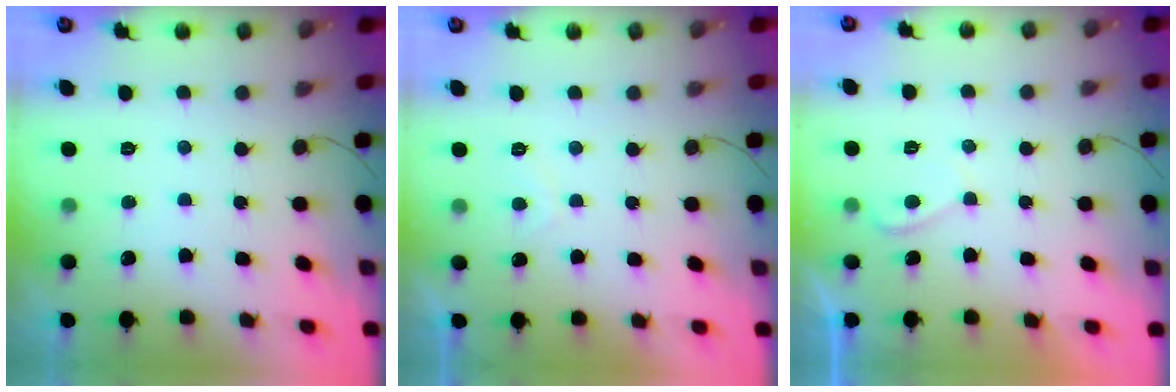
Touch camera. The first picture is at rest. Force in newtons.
{"total": 0.9, "press": 0.7, "slide": 0.6}
{"total": 1.0, "press": 0.7, "slide": 0.6}